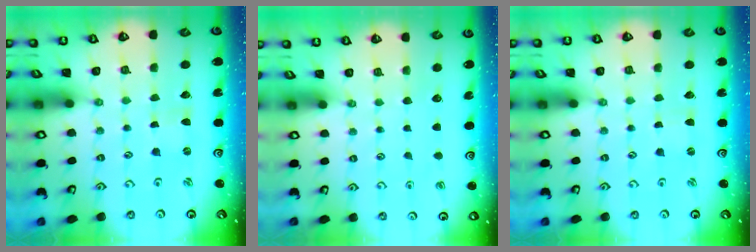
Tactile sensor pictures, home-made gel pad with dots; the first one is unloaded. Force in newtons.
{"total": 0.0}
{"total": 0.9, "press": 0.9, "slide": 0.2}